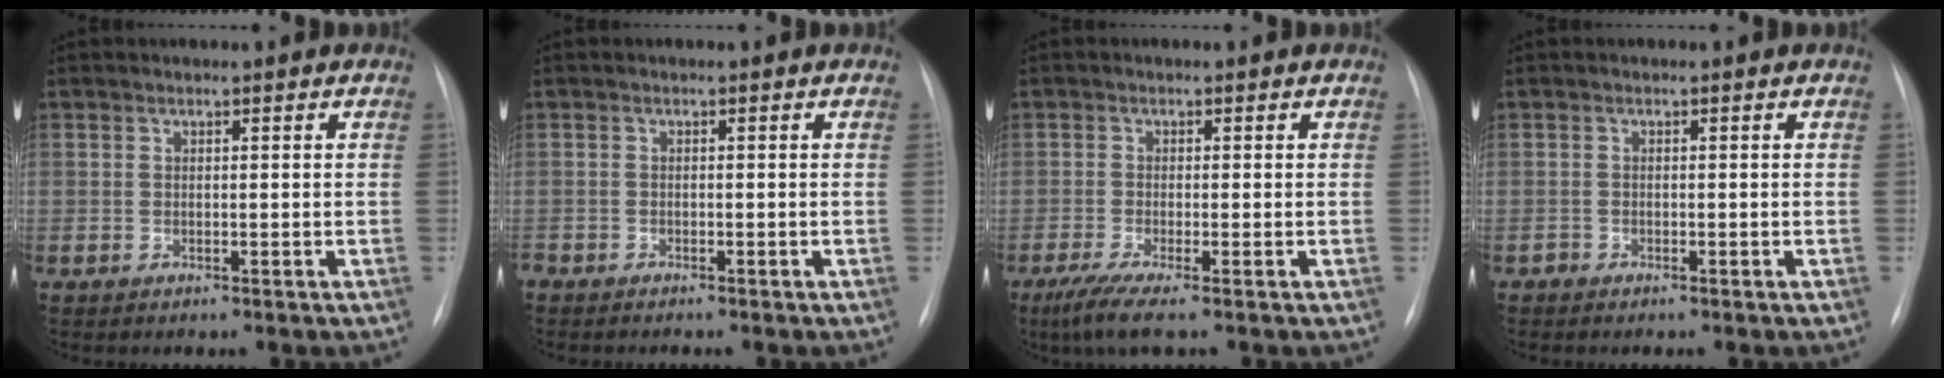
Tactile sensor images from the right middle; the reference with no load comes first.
{"total": 1.9, "force": [-1.7, 0.5, 0.5], "torque": [-0.009, -0.004, -0.026]}
{"total": 4.4, "force": [-2.7, 0.1, 3.4], "torque": [-0.069, -0.016, -0.054]}
{"total": 0.5, "force": [-0.5, 0.2, -0.1], "torque": [-0.003, -0.001, -0.011]}